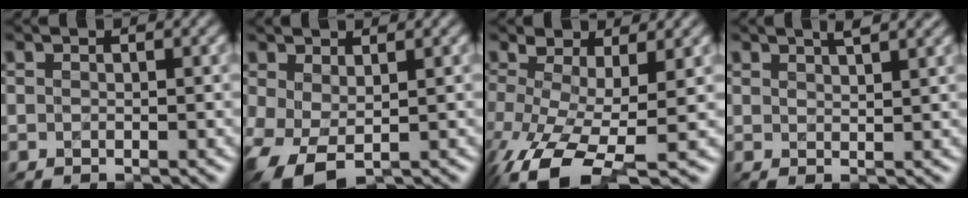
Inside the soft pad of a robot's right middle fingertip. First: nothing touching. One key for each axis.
{"total": 4.3, "fx": -0.7, "fy": 2.3, "fz": 3.5, "tx": -0.093, "ty": -0.005, "tz": -0.007}
{"total": 7.2, "fx": -2.3, "fy": 2.6, "fz": 6.2, "tx": -0.137, "ty": -0.003, "tz": -0.055}
{"total": 2.6, "fx": 1.9, "fy": 0.7, "fz": 1.6, "tx": -0.005, "ty": 0.013, "tz": 0.014}